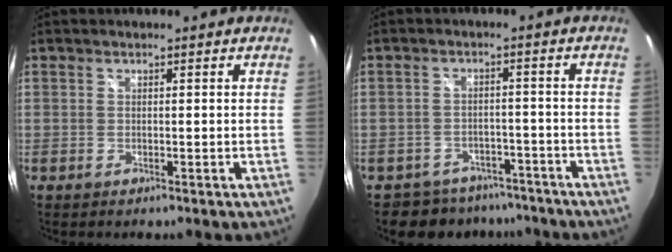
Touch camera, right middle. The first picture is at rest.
{"total": 8.4, "force": [-6.8, 4.7, 1.1], "torque": [-0.026, 0.017, -0.088]}